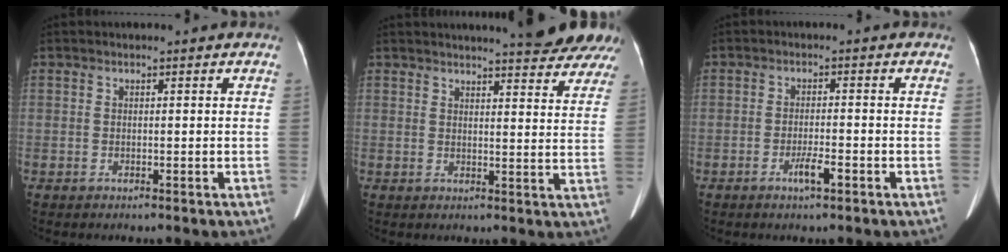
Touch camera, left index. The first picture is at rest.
{"total": 14.5, "force": [13.0, 2.0, 6.0], "torque": [-0.060, -0.028, 0.133]}
{"total": 2.8, "force": [-1.6, 0.2, 2.3], "torque": [-0.042, -0.002, -0.028]}